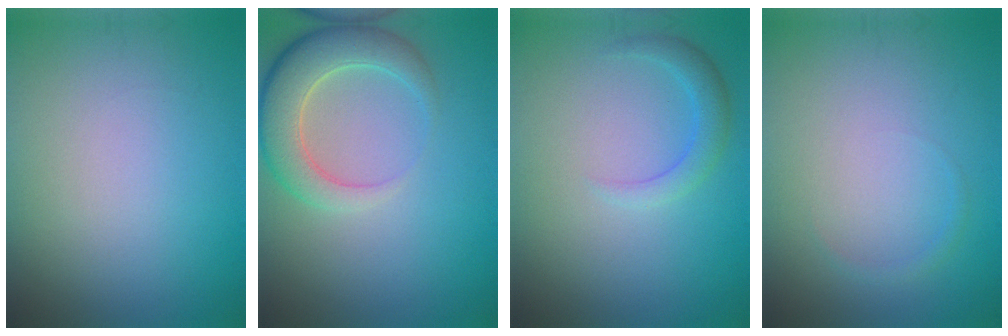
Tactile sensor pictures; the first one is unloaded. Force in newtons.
{"total": 5.3, "press": 5.3, "slide": 0.6}
{"total": 2.1, "press": 2.1, "slide": 0.1}
{"total": 0.7, "press": 0.7, "slide": 0.1}